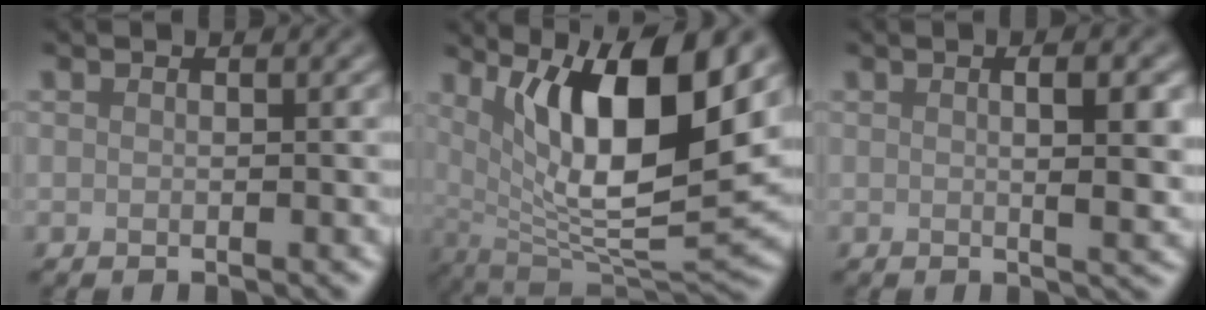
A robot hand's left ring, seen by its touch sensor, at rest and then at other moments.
{"total": 11.9, "force": [4.6, 3.2, 10.5], "torque": [-0.161, -0.009, 0.087]}
{"total": 4.0, "force": [0.5, 0.8, 3.9], "torque": [-0.057, 0.001, 0.008]}